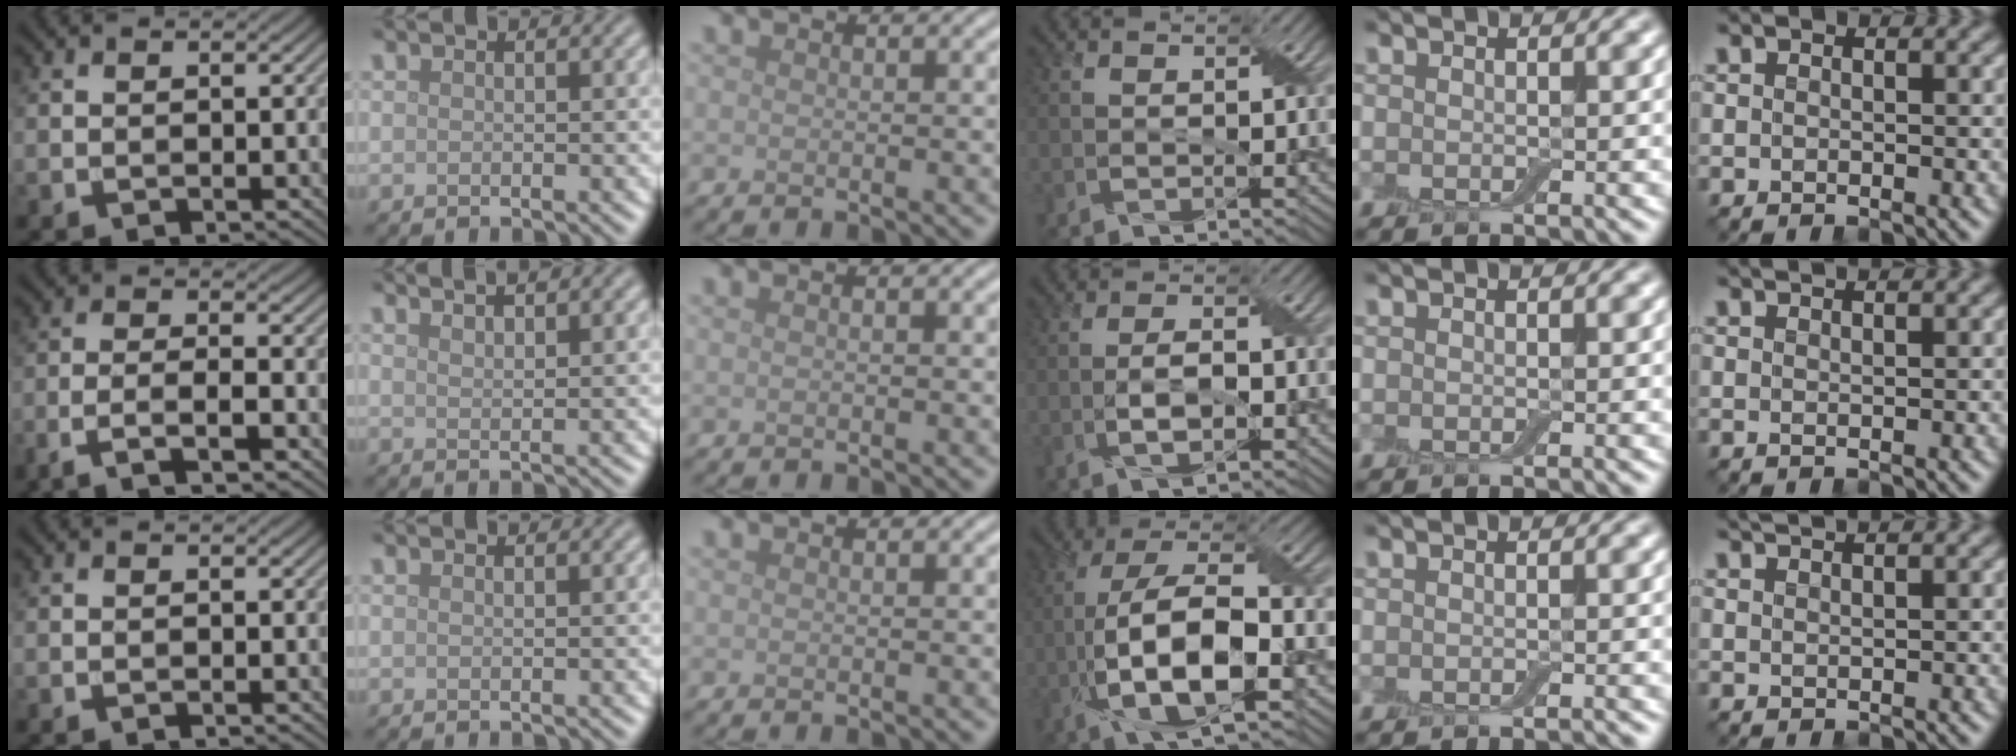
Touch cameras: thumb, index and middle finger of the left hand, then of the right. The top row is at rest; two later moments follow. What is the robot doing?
{"motion": "peel", "object": "bubble wrap"}